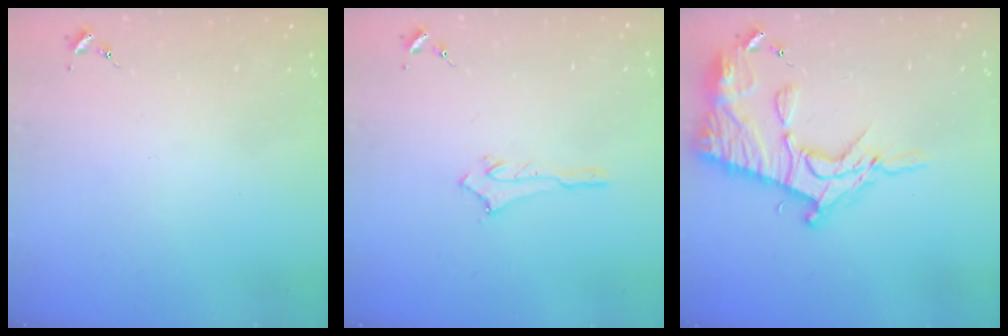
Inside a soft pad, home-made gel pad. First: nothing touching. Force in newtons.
{"total": 2.8, "press": 2.8, "slide": 0.2}
{"total": 19.3, "press": 19.3, "slide": 1.3}